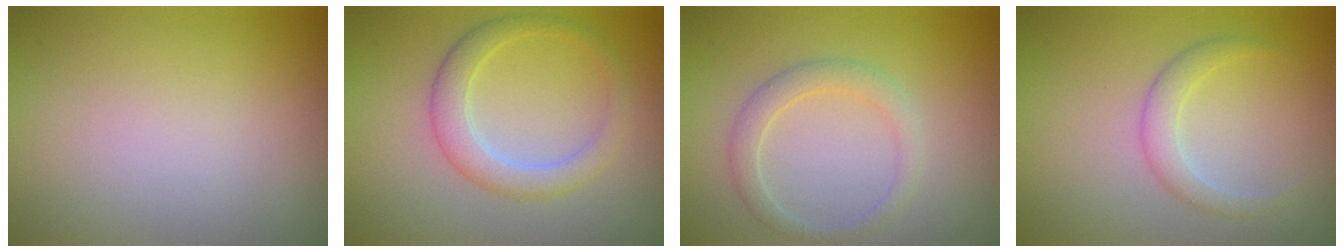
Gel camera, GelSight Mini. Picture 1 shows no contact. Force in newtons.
{"total": 3.0, "press": 3.0, "slide": 0.2}
{"total": 2.0, "press": 2.0, "slide": 0.1}
{"total": 1.7, "press": 1.7, "slide": 0.0}